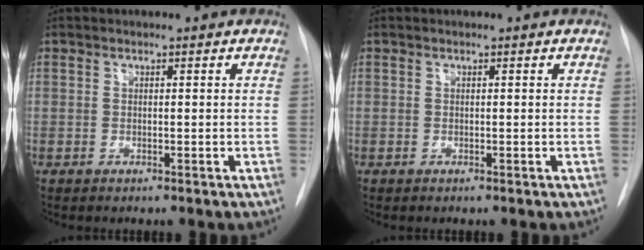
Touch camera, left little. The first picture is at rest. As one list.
[{"total": 0.0}]